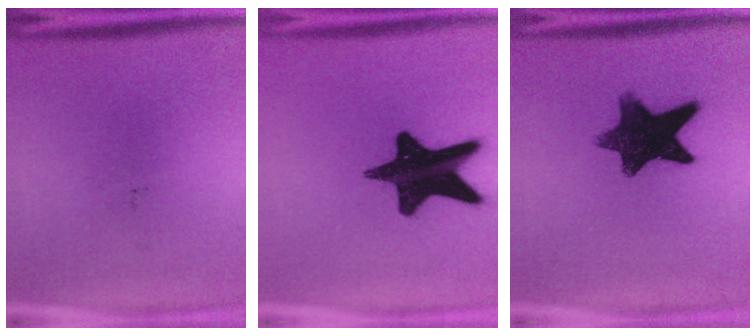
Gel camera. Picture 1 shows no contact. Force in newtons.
{"total": 17.7}
{"total": 11.8}